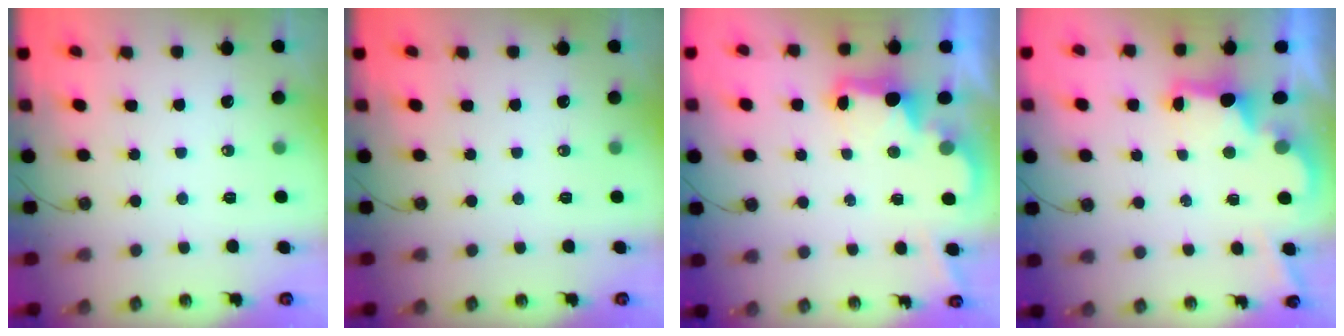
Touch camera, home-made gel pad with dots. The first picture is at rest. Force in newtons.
{"total": 0.0}
{"total": 3.0, "press": 2.9, "slide": 0.6}
{"total": 2.6, "press": 2.5, "slide": 0.7}